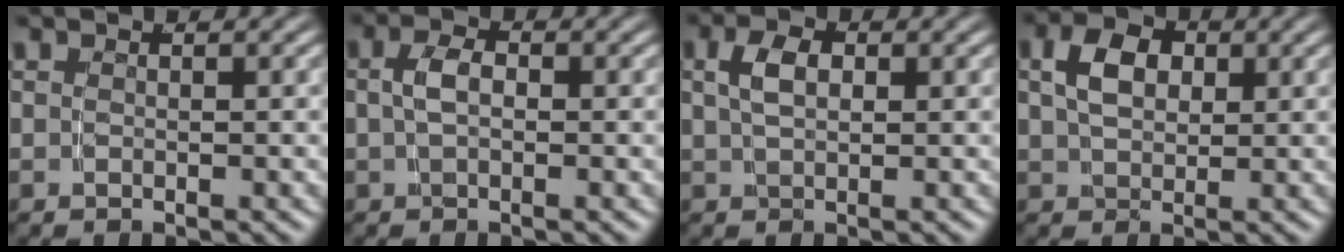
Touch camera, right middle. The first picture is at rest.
{"total": 2.3, "force": [0.4, 1.2, 1.9], "torque": [-0.033, 0.007, 0.002]}
{"total": 3.3, "force": [1.1, 1.9, 2.5], "torque": [-0.043, 0.005, 0.021]}
{"total": 4.6, "force": [1.7, 2.8, 3.1], "torque": [-0.049, 0.001, 0.031]}